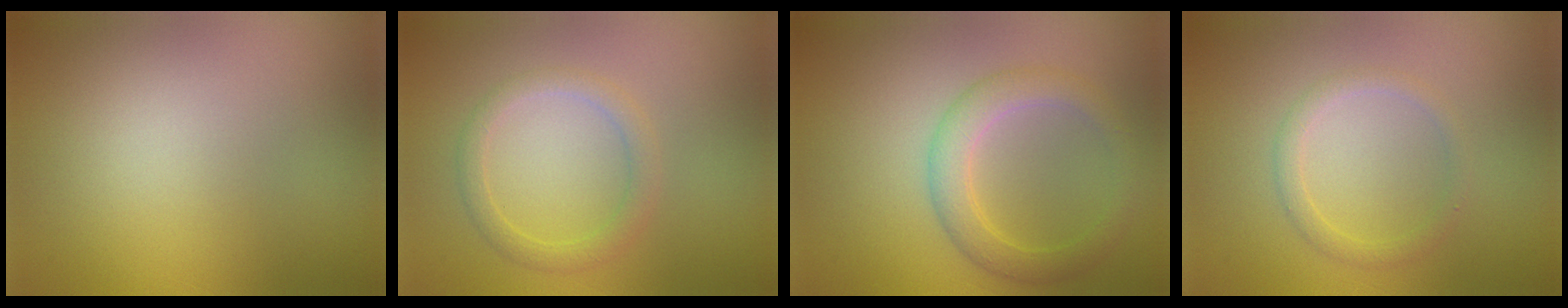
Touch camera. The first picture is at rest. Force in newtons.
{"total": 2.0, "press": 2.0, "slide": 0.1}
{"total": 3.4, "press": 3.4, "slide": 0.1}
{"total": 1.6, "press": 1.6, "slide": 0.0}